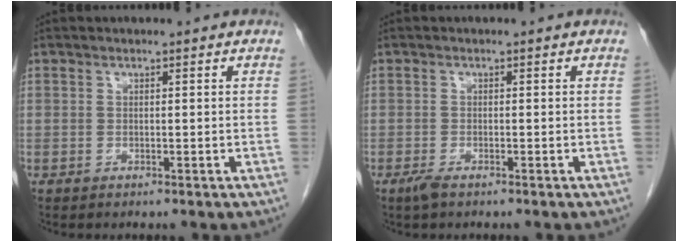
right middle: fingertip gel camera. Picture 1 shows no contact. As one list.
[{"total": 1.5, "force": [-1.1, 0.2, 1.0], "torque": [-0.028, -0.004, -0.020]}]